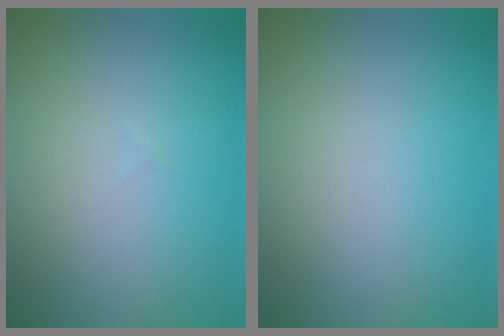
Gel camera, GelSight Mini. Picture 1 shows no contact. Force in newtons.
{"total": 0.0}